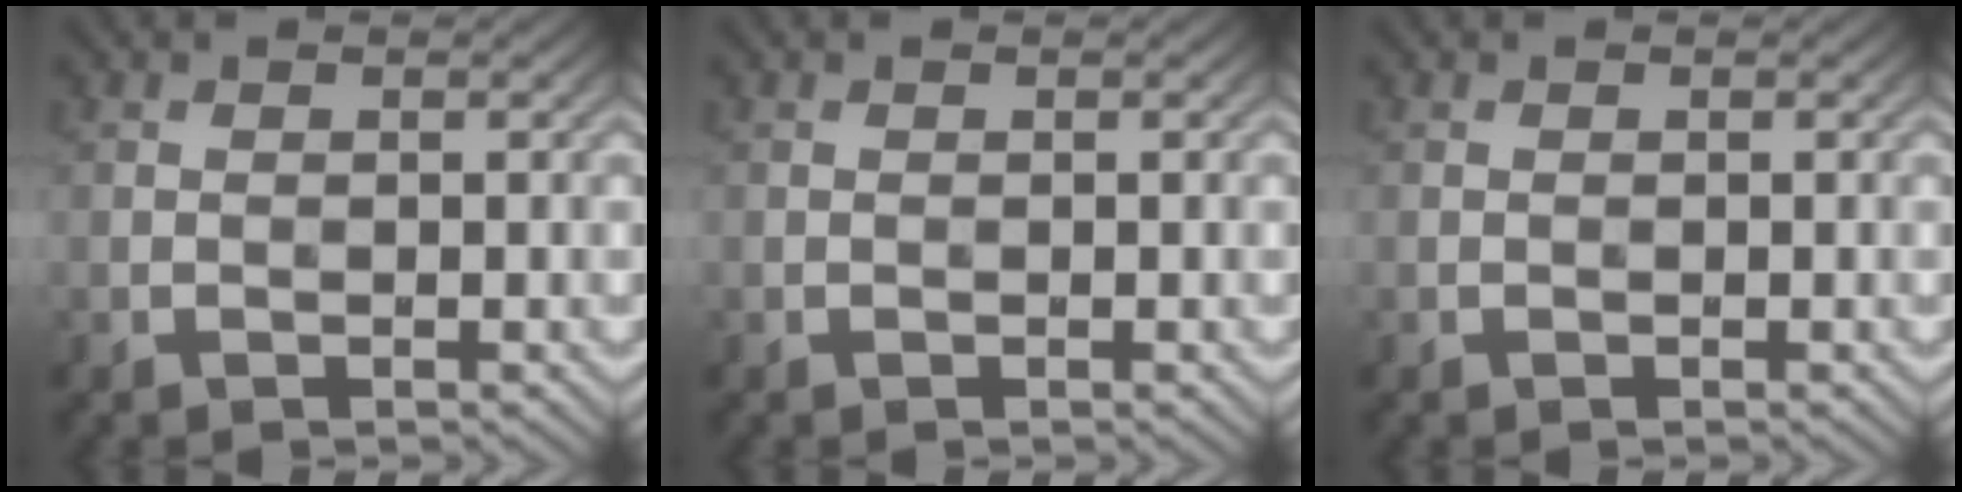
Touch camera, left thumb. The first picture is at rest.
{"total": 0.0}
{"total": 0.0}